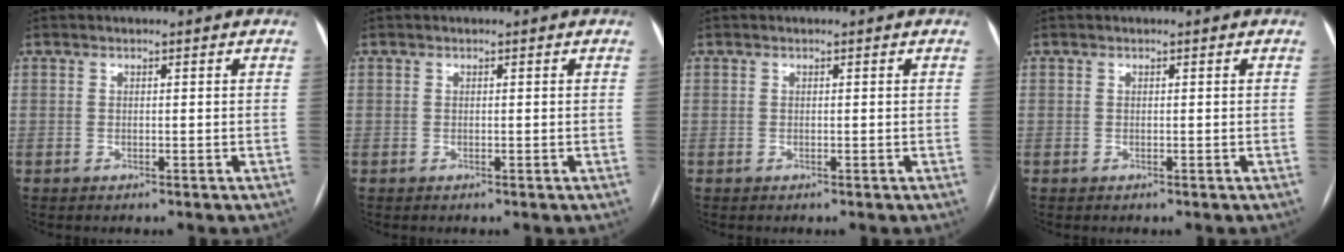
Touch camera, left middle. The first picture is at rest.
{"total": 0.0}
{"total": 0.0}
{"total": 0.0}